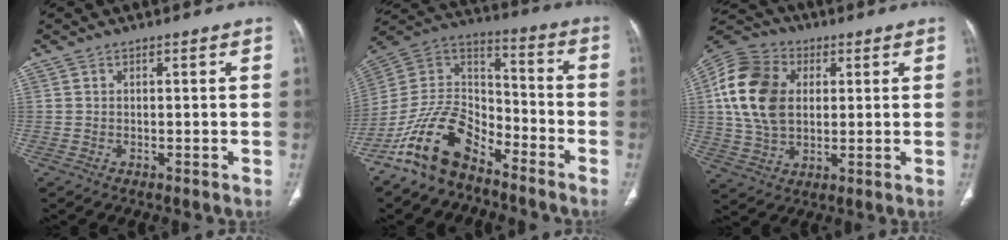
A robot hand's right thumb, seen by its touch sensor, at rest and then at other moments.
{"total": 15.1, "force": [-10.4, 8.0, 7.6], "torque": [-0.123, 0.089, -0.206]}
{"total": 16.2, "force": [2.7, 11.4, 11.1], "torque": [-0.205, 0.009, 0.046]}